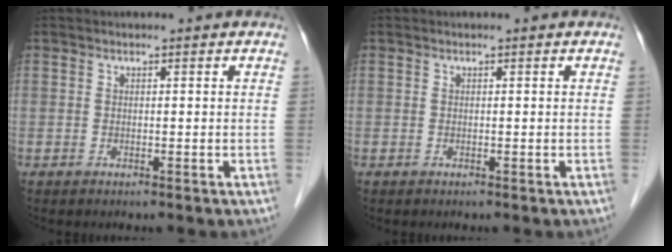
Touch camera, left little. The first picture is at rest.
{"total": 0.0}